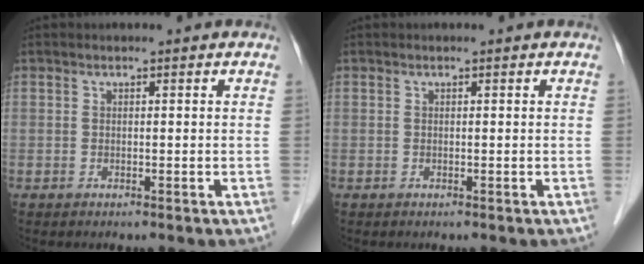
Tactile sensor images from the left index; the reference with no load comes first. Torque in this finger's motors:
{"motor_torque": [0.05, -0.05, 0.00, 0.01]}